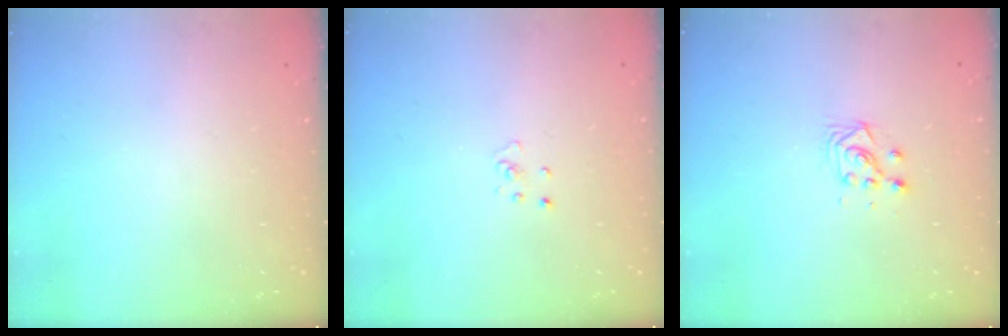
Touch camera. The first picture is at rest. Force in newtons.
{"total": 2.3, "press": 2.3, "slide": 0.2}
{"total": 3.5, "press": 3.4, "slide": 1.1}